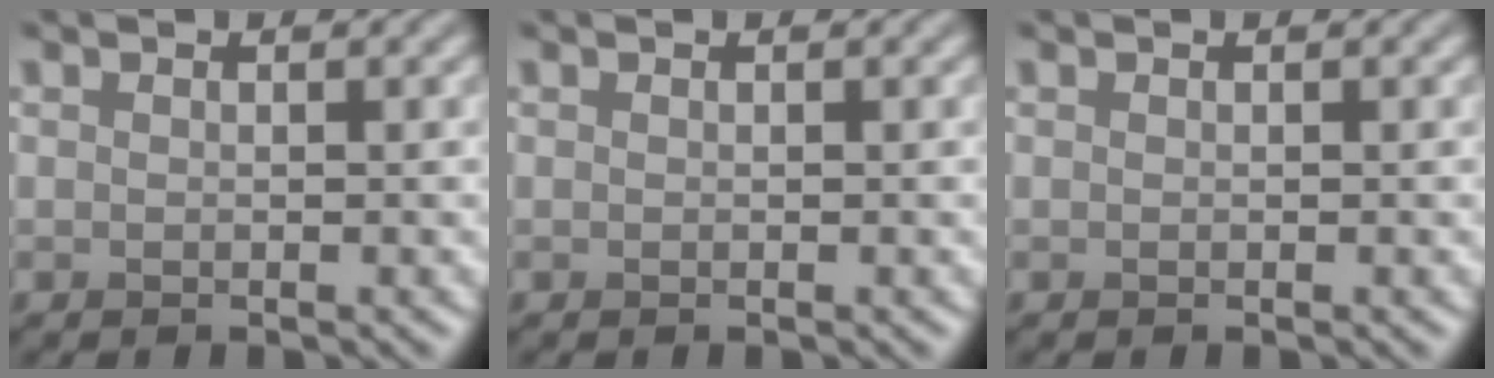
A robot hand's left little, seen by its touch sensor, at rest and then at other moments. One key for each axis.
{"total": 0.0}
{"total": 0.0}